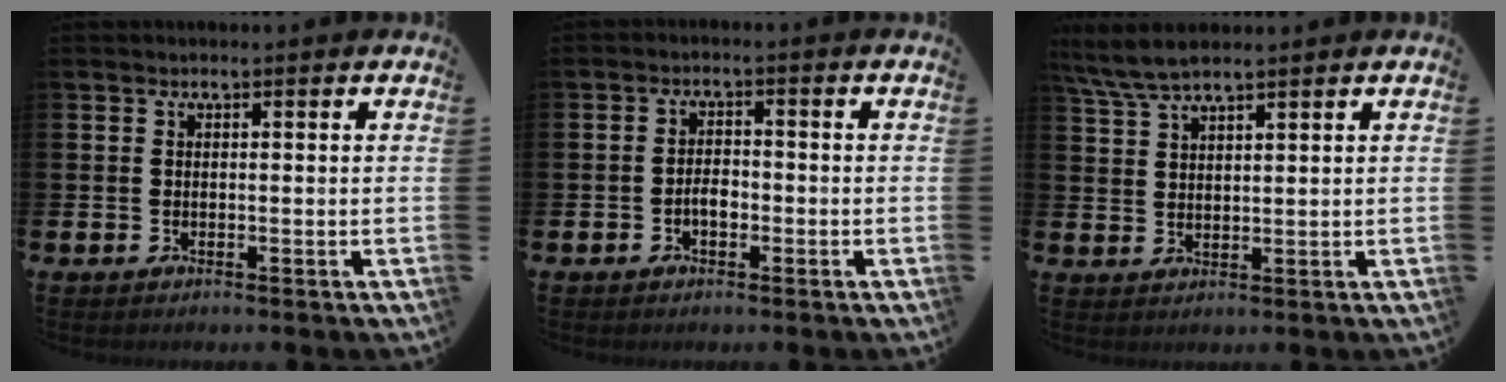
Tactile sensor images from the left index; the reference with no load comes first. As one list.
[{"total": 2.4, "force": [-0.9, 1.3, 1.7], "torque": [-0.023, 0.002, -0.021]}, {"total": 5.5, "force": [4.8, 0.8, 2.6], "torque": [-0.066, -0.009, 0.090]}]